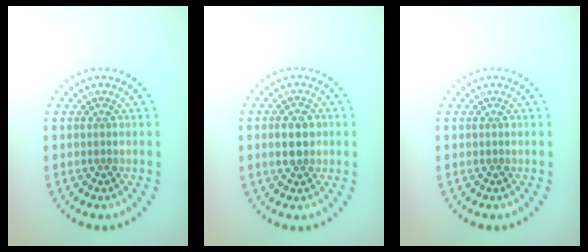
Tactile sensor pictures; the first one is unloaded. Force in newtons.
{"total": 2.8, "press": 2.8, "slide": 0.2}
{"total": 0.0}